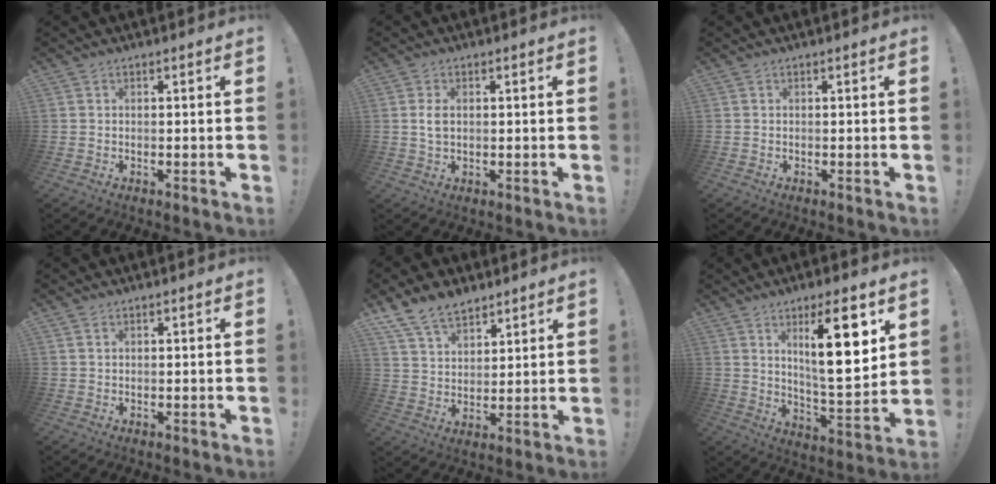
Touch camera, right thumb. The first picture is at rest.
{"total": 3.1, "force": [0.4, 2.0, 2.3], "torque": [-0.045, -0.001, 0.004]}
{"total": 0.0}
{"total": 1.1, "force": [0.6, 0.8, 0.4], "torque": [-0.003, -0.001, 0.011]}
{"total": 10.8, "force": [8.3, 5.6, 4.0], "torque": [-0.077, -0.049, 0.162]}
{"total": 16.7, "force": [7.5, 3.8, 14.5], "torque": [-0.215, -0.036, 0.107]}